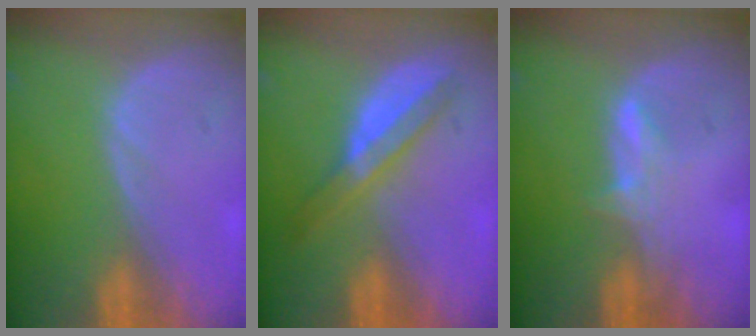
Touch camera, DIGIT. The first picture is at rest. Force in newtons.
{"total": 5.8, "press": 5.2, "slide": 2.5}
{"total": 2.8, "press": 2.8, "slide": 0.4}